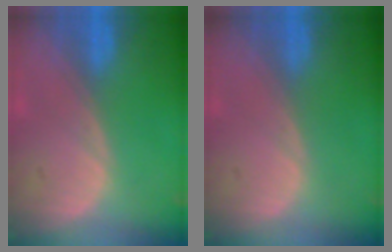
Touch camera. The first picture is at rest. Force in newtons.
{"total": 0.0}